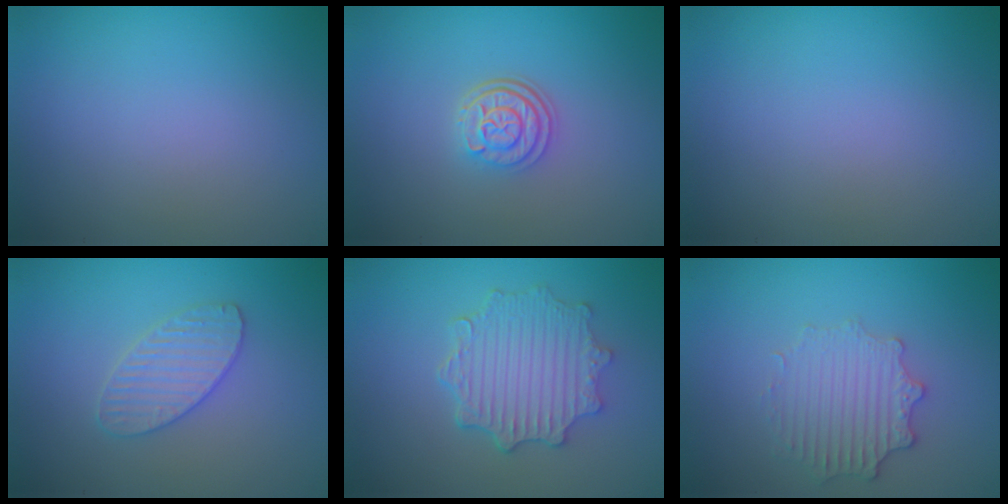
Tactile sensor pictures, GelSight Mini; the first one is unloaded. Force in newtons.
{"total": 3.2, "press": 2.5, "slide": 2.0}
{"total": 0.0}
{"total": 3.0, "press": 3.0, "slide": 0.2}
{"total": 4.9, "press": 3.9, "slide": 2.9}
{"total": 2.7, "press": 2.6, "slide": 0.5}